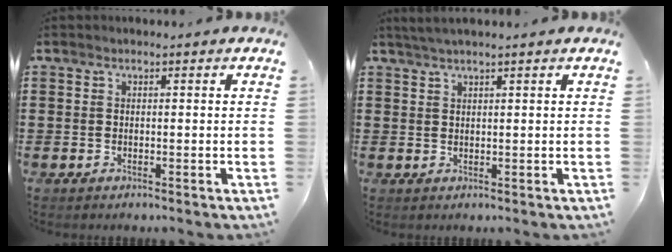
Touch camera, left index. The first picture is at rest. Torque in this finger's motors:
{"motor_torque": [2.14, 0.00, 0.05, 0.01]}